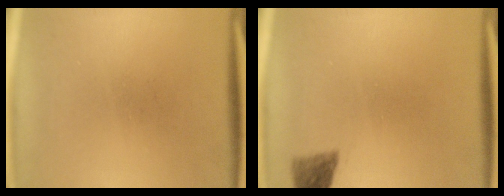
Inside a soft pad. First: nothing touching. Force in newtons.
{"total": 2.8}